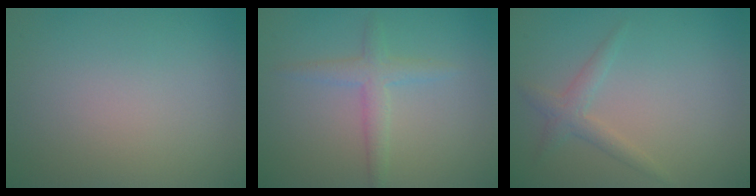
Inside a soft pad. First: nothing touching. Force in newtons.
{"total": 2.3, "press": 2.3, "slide": 0.2}
{"total": 1.8, "press": 1.8, "slide": 0.1}